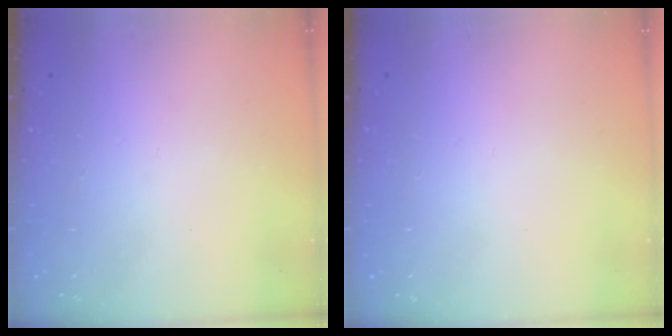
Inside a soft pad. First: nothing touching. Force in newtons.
{"total": 0.0}